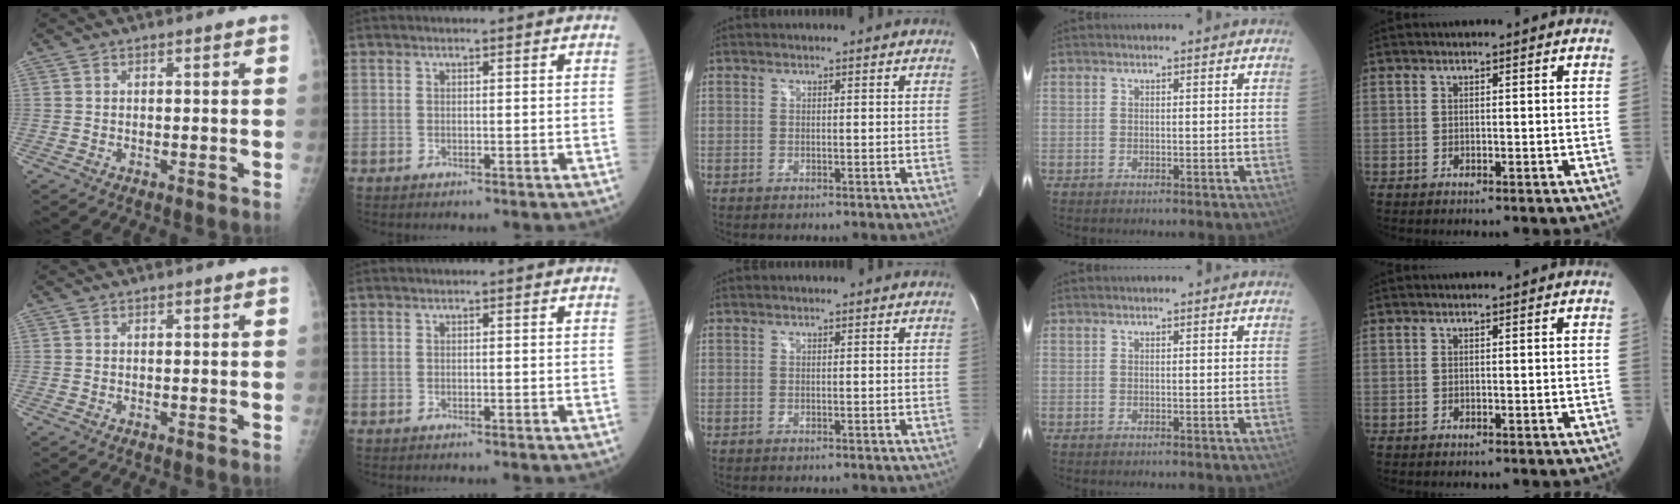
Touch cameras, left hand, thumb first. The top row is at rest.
{}